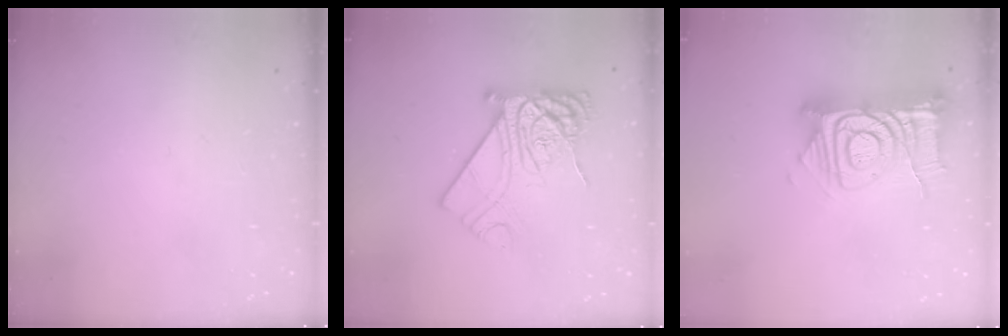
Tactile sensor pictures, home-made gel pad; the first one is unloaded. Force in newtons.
{"total": 14.7, "press": 14.7, "slide": 1.5}
{"total": 17.1, "press": 17.0, "slide": 1.9}